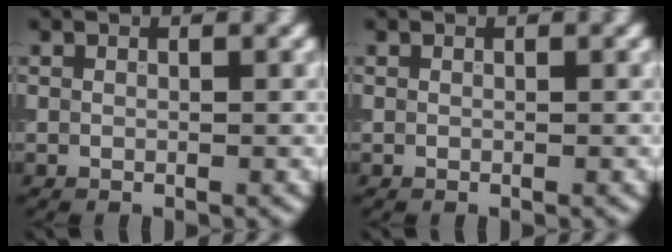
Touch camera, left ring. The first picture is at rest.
{"total": 0.0}